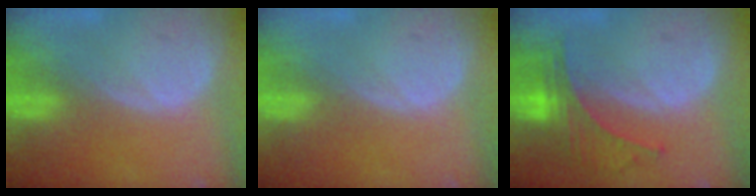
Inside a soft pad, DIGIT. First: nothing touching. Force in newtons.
{"total": 0.0}
{"total": 5.7, "press": 5.7, "slide": 0.3}